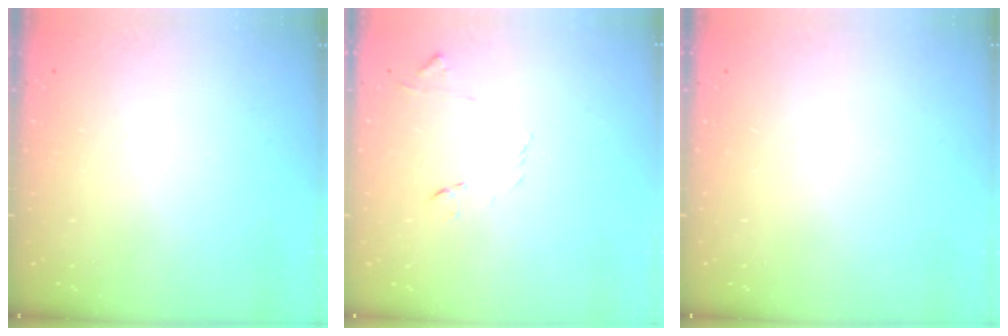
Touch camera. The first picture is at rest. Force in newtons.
{"total": 7.8, "press": 7.8, "slide": 0.6}
{"total": 0.0}